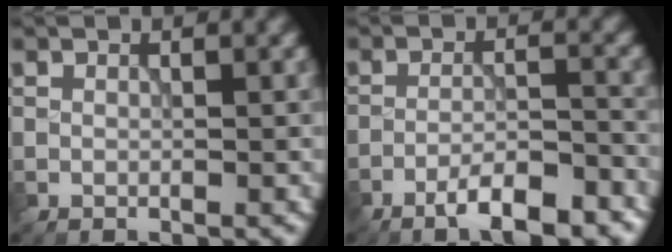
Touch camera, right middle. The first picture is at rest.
{"total": 5.4, "force": [-3.9, 1.1, 3.5], "torque": [-0.056, 0.007, -0.062]}